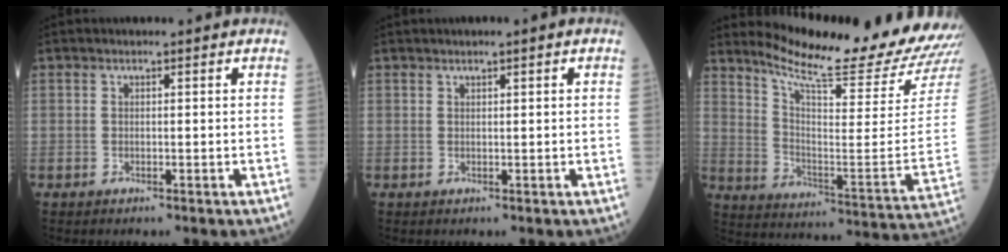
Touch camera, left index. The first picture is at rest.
{"total": 1.0, "force": [0.6, 0.0, 0.9], "torque": [-0.017, 0.007, 0.012]}
{"total": 22.9, "force": [21.4, -1.0, 8.1], "torque": [-0.147, -0.119, 0.296]}